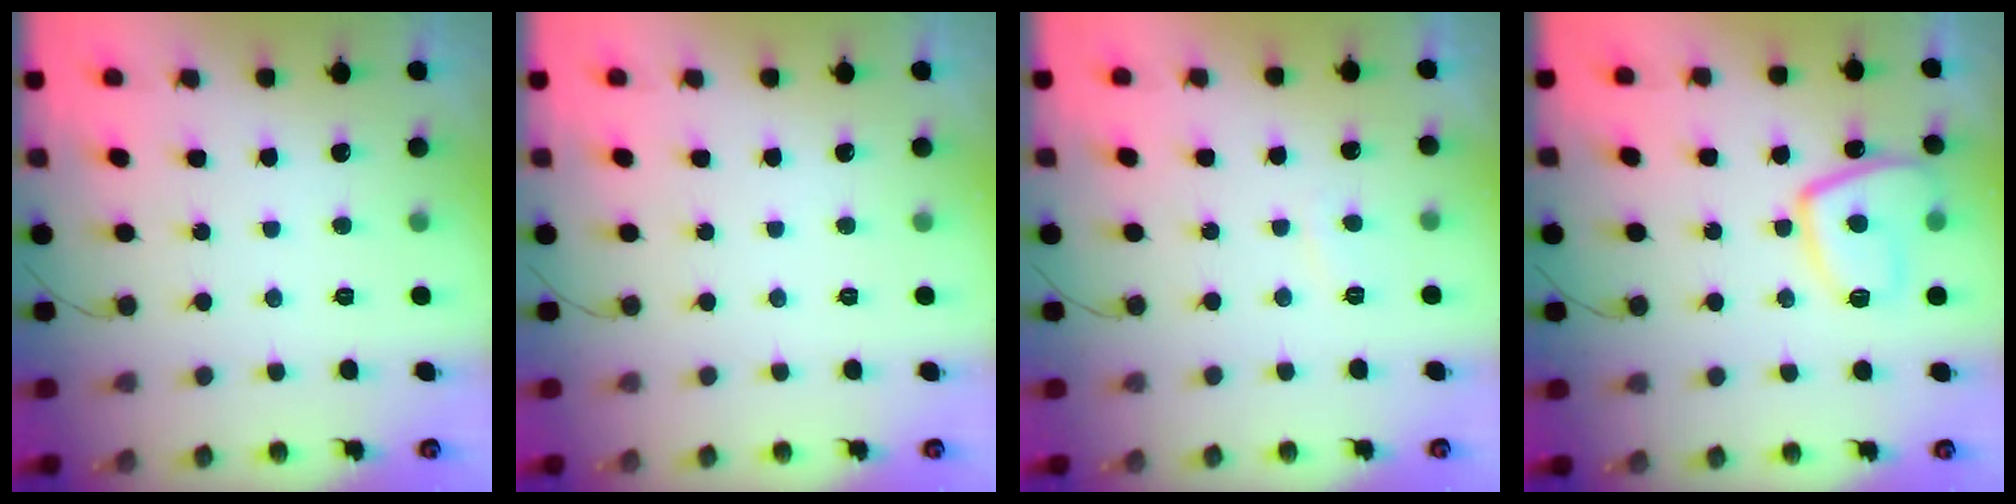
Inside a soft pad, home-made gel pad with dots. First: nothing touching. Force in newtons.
{"total": 0.0}
{"total": 1.3, "press": 1.2, "slide": 0.6}
{"total": 10.8, "press": 10.7, "slide": 1.2}